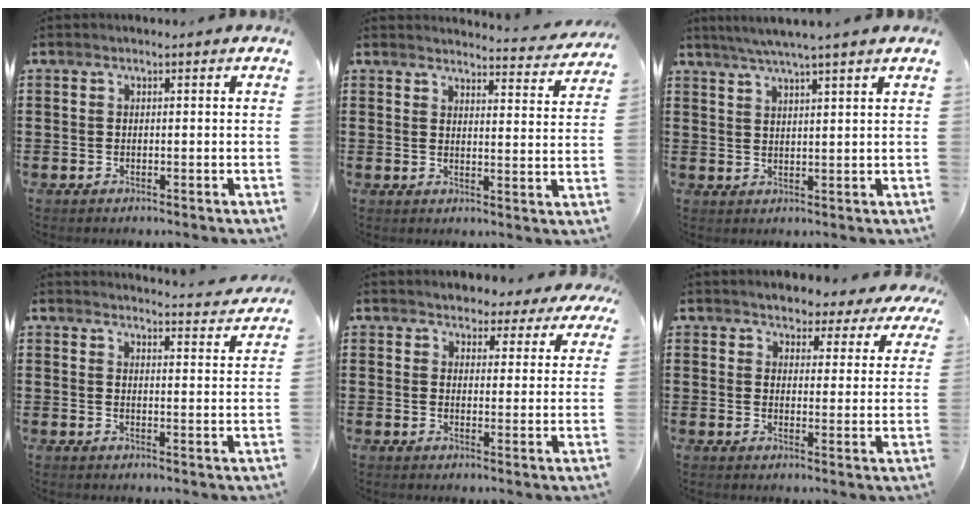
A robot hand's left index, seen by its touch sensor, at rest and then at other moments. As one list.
[{"total": 3.6, "force": [3.5, -0.2, 0.6], "torque": [-0.010, -0.030, 0.058]}, {"total": 3.9, "force": [3.2, -0.7, 2.0], "torque": [-0.047, -0.010, 0.057]}, {"total": 3.4, "force": [3.3, -0.4, 0.3], "torque": [-0.012, -0.028, 0.057]}, {"total": 3.2, "force": [2.9, 1.3, 0.0], "torque": [-0.010, -0.010, 0.050]}, {"total": 3.3, "force": [3.0, 1.2, 0.1], "torque": [-0.014, -0.015, 0.049]}]